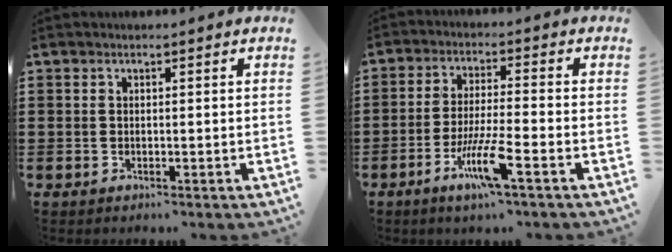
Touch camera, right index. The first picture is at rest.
{"total": 7.7, "force": [-4.0, 0.7, 6.5], "torque": [-0.130, -0.010, -0.074]}